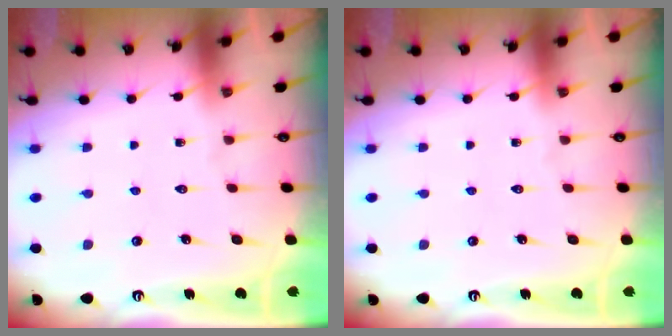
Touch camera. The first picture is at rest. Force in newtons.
{"total": 0.0}